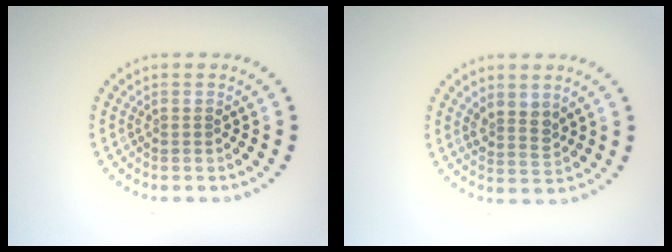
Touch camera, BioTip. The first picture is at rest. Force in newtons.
{"total": 2.2, "press": 1.7, "slide": 1.3}